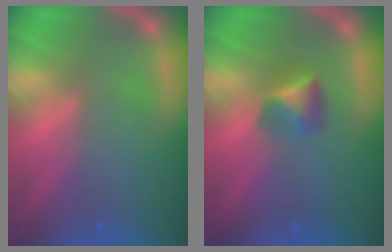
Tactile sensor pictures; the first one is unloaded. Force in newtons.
{"total": 2.4}